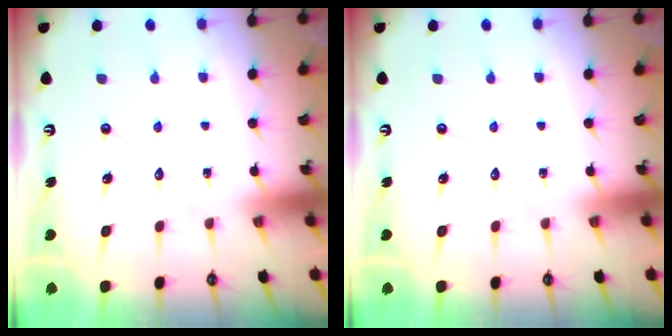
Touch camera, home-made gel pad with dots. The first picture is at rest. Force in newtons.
{"total": 0.0}